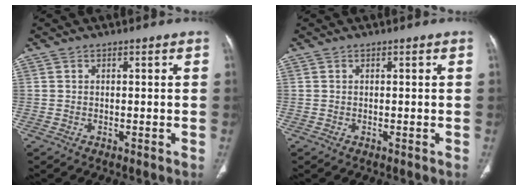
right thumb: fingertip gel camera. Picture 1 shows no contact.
{"total": 0.0}